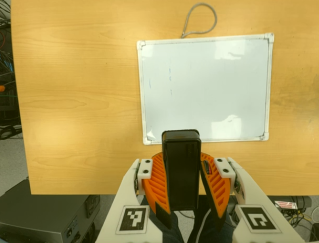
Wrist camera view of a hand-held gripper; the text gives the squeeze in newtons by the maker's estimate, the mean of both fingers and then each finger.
{"total": 8.3, "left": 8.6, "right": 8.1}